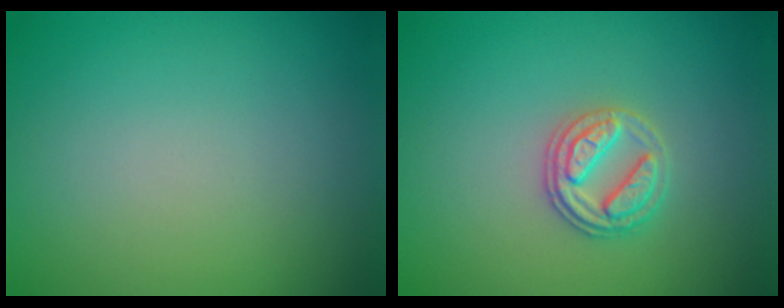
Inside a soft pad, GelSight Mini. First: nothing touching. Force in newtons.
{"total": 2.6, "press": 2.6, "slide": 0.6}